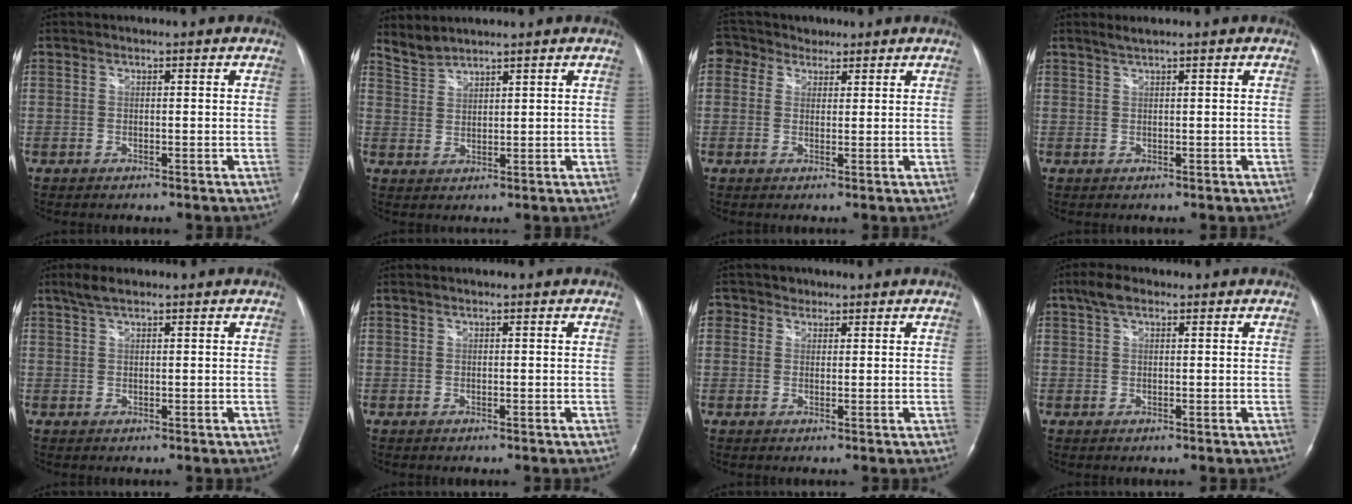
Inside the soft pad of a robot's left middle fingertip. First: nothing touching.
{"total": 3.1, "force": [3.1, -0.1, -0.3], "torque": [-0.003, 0.008, 0.071]}
{"total": 4.5, "force": [2.7, 3.6, 0.7], "torque": [-0.022, 0.030, 0.049]}
{"total": 1.1, "force": [0.9, -0.2, 0.6], "torque": [-0.013, 0.007, 0.021]}
{"total": 2.5, "force": [1.9, 0.6, 1.5], "torque": [-0.036, 0.010, 0.038]}
{"total": 0.0}
{"total": 2.7, "force": [1.4, 2.3, 0.1], "torque": [0.003, 0.010, 0.019]}
{"total": 2.9, "force": [1.8, 1.2, 1.9], "torque": [-0.043, 0.018, 0.034]}